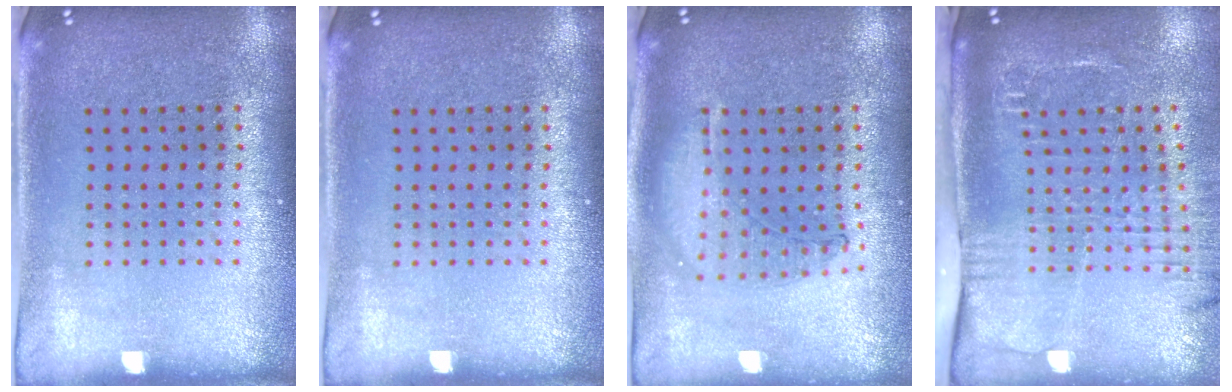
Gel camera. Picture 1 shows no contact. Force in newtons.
{"total": 0.0}
{"total": 0.9, "press": 0.9, "slide": 0.3}
{"total": 2.7, "press": 2.1, "slide": 1.7}